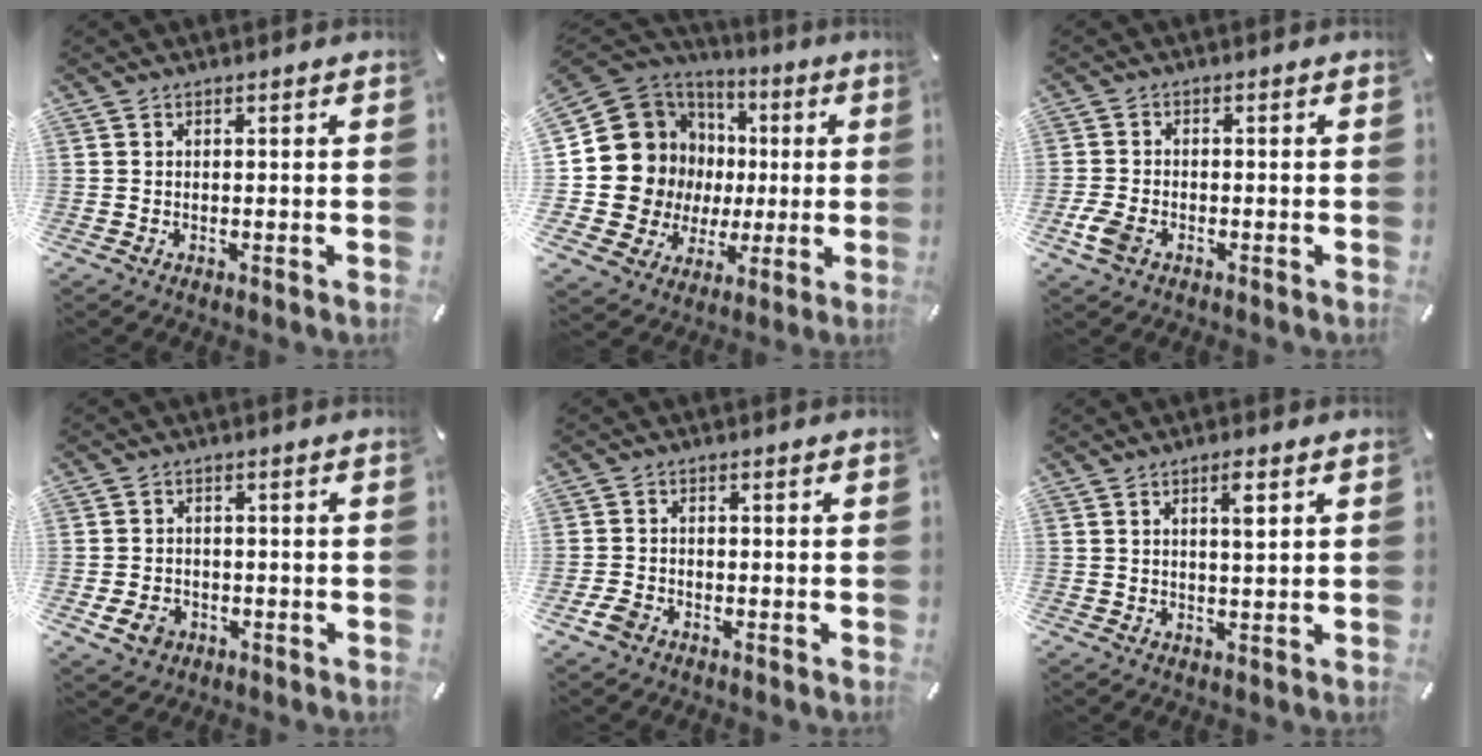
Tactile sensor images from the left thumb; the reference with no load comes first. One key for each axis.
{"total": 16.7, "fx": 1.7, "fy": 15.7, "fz": 5.3, "tx": -0.097, "ty": -0.026, "tz": 0.065}
{"total": 4.6, "fx": -2.1, "fy": 2.9, "fz": 3.0, "tx": -0.080, "ty": 0.000, "tz": -0.046}
{"total": 4.7, "fx": -1.8, "fy": 3.7, "fz": 2.2, "tx": -0.039, "ty": 0.003, "tz": -0.035}
{"total": 3.2, "fx": -1.7, "fy": 2.3, "fz": 1.4, "tx": -0.030, "ty": 0.006, "tz": -0.034}
{"total": 3.7, "fx": 1.4, "fy": 0.6, "fz": 3.4, "tx": -0.064, "ty": -0.001, "tz": 0.019}